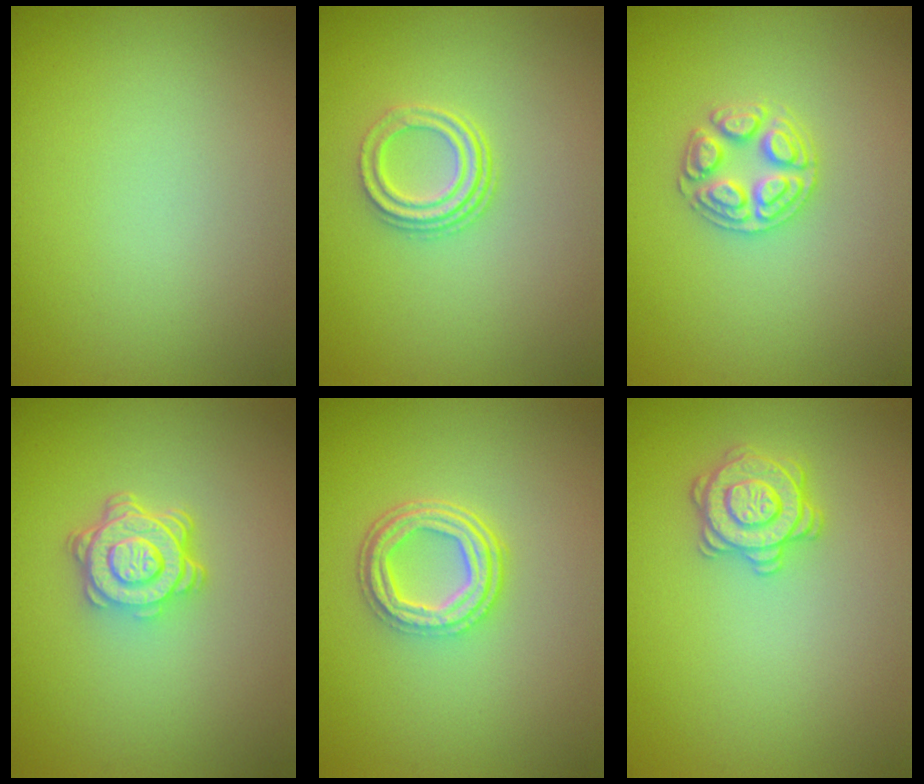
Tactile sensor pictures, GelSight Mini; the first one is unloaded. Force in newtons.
{"total": 3.0, "press": 2.2, "slide": 2.1}
{"total": 2.5, "press": 2.5, "slide": 0.4}
{"total": 4.7, "press": 3.4, "slide": 3.2}
{"total": 4.3, "press": 3.3, "slide": 2.6}
{"total": 2.9, "press": 2.9, "slide": 0.1}